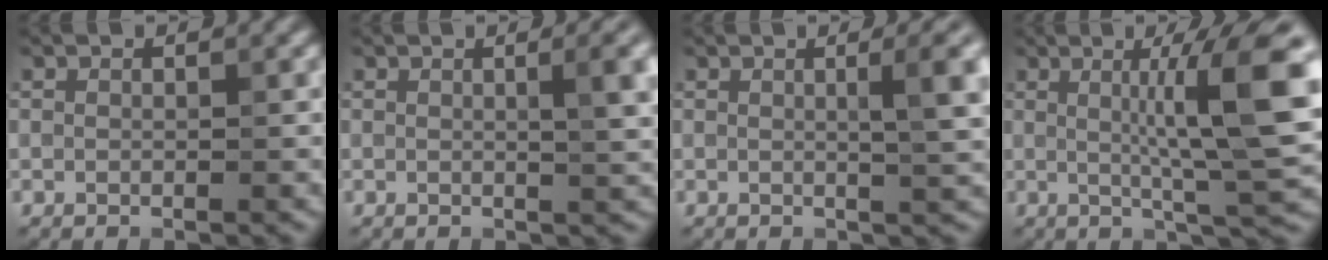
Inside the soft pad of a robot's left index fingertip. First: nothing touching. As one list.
[{"total": 4.3, "force": [0.8, 1.2, 4.1], "torque": [-0.042, 0.013, 0.006]}, {"total": 4.9, "force": [0.8, 1.2, 4.6], "torque": [-0.051, 0.012, 0.007]}, {"total": 9.1, "force": [1.2, 1.4, 8.9], "torque": [-0.114, 0.005, 0.020]}]